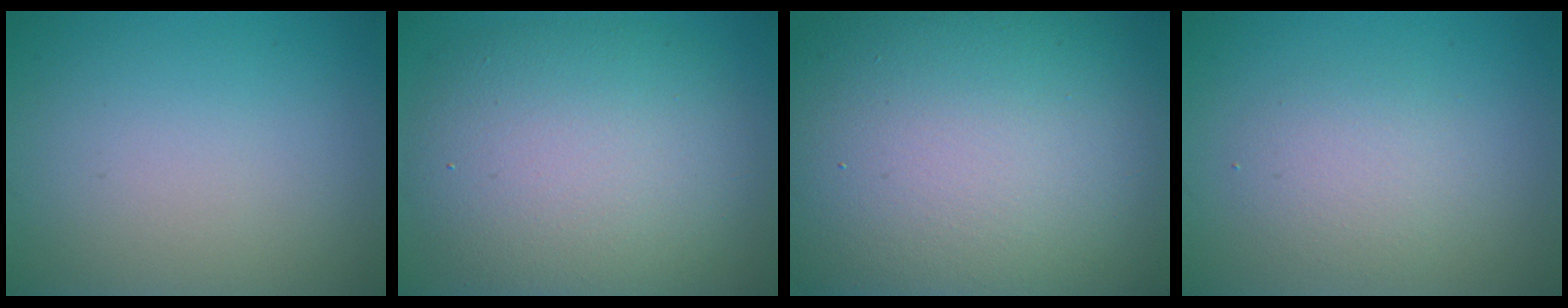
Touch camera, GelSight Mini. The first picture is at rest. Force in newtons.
{"total": 9.9, "press": 9.9, "slide": 0.5}
{"total": 20.0, "press": 20.0, "slide": 0.9}
{"total": 2.4, "press": 2.4, "slide": 0.2}